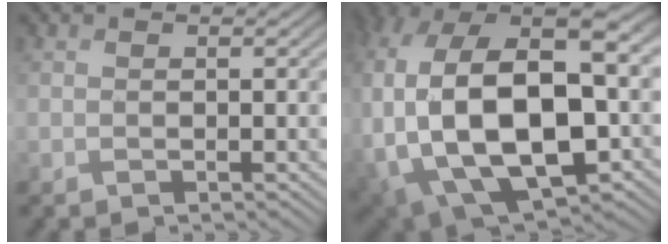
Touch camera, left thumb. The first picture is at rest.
{"total": 21.1, "force": [-3.2, 12.8, 16.5], "torque": [-0.361, -0.043, -0.039]}